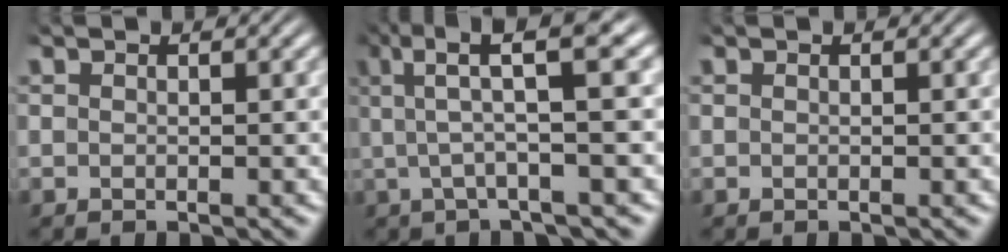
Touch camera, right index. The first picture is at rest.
{"total": 7.5, "force": [3.5, 1.7, 6.4], "torque": [-0.100, 0.027, 0.040]}
{"total": 0.0}